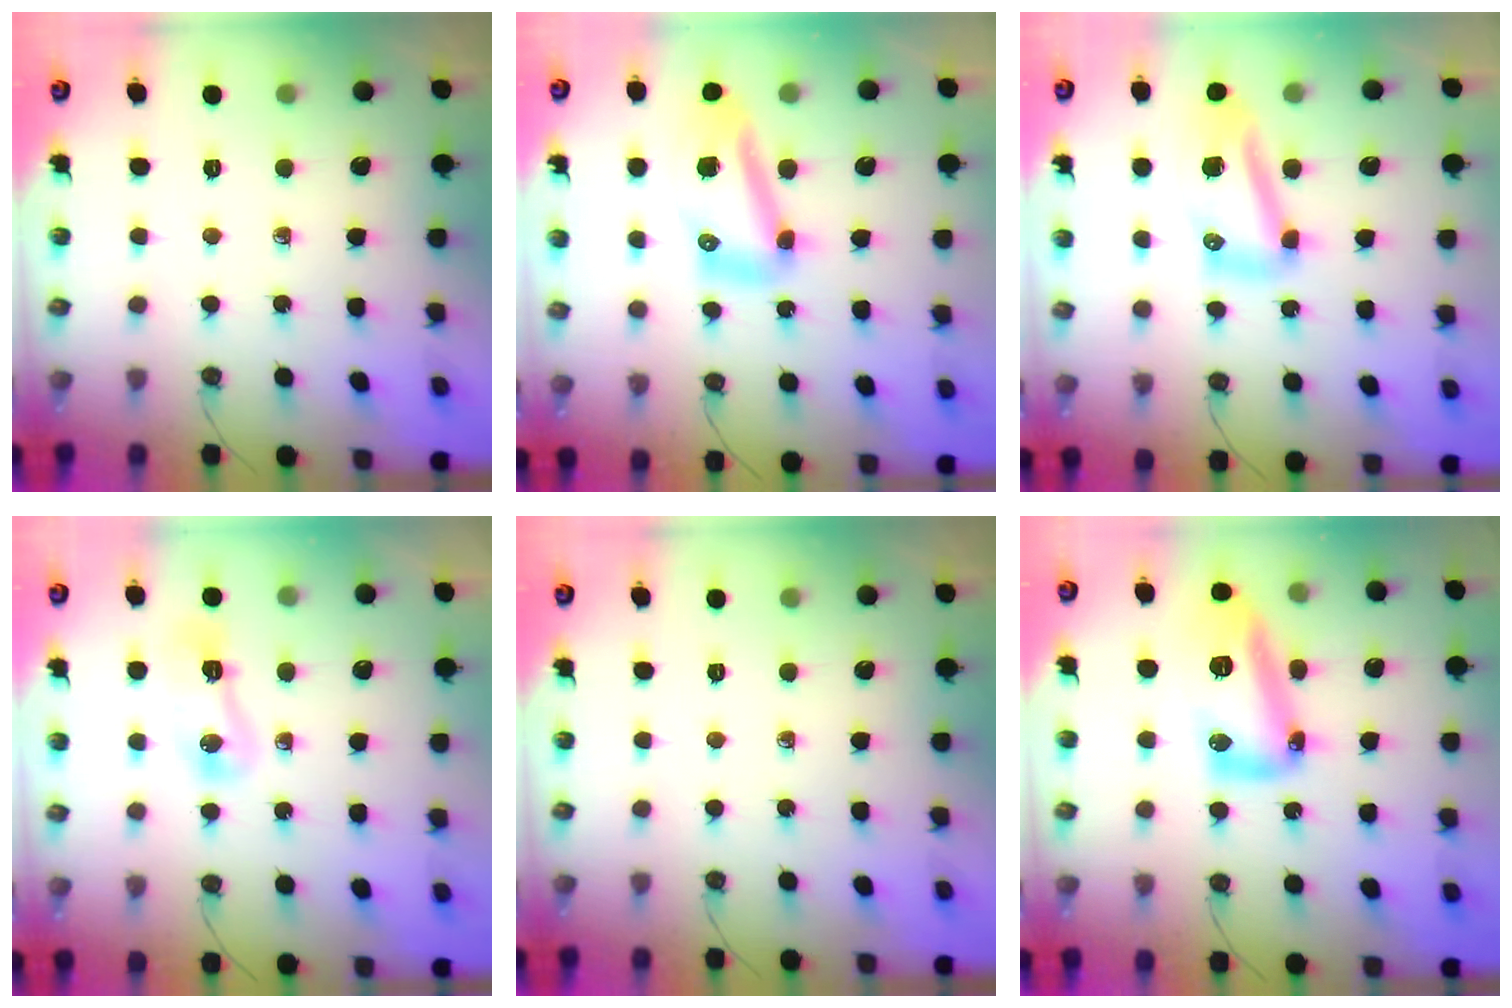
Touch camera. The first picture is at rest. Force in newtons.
{"total": 15.7, "press": 15.7, "slide": 0.5}
{"total": 18.9, "press": 16.1, "slide": 9.9}
{"total": 7.8, "press": 7.8, "slide": 1.1}
{"total": 0.0}
{"total": 15.8, "press": 15.7, "slide": 1.4}